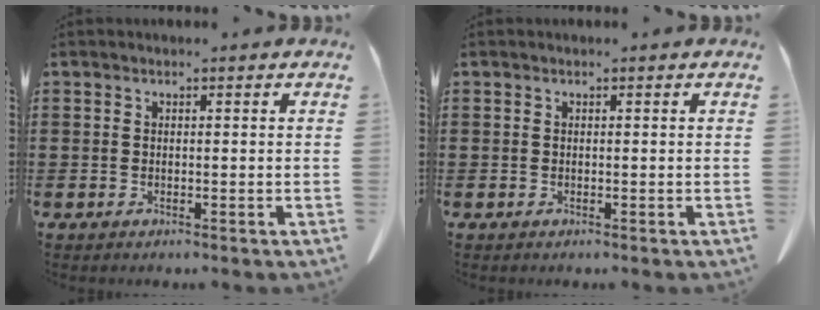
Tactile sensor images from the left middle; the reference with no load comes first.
{"total": 0.0}